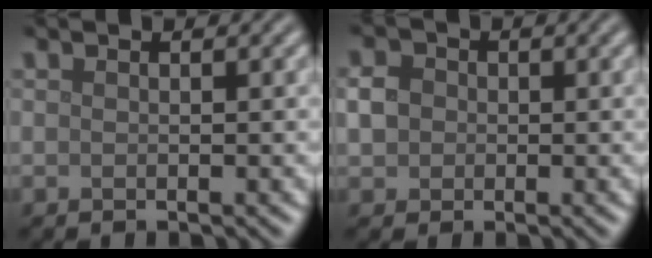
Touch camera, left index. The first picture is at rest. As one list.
[{"total": 2.1, "force": [0.0, 1.9, 0.9], "torque": [-0.012, 0.002, -0.003]}]